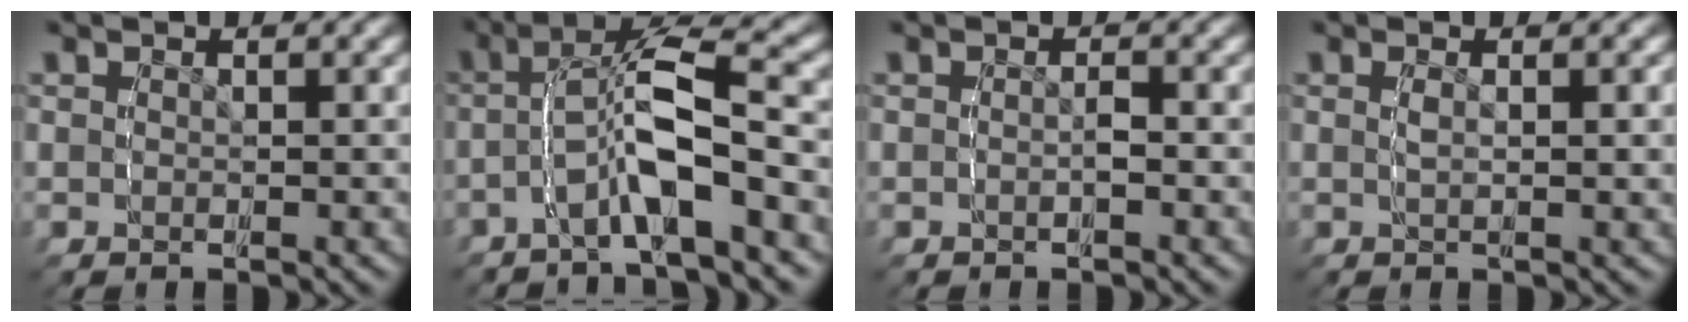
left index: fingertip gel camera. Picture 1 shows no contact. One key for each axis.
{"total": 5.0, "fx": -1.4, "fy": 1.0, "fz": 4.7, "tx": -0.089, "ty": 0.014, "tz": -0.026}
{"total": 0.7, "fx": -0.5, "fy": 0.2, "fz": 0.5, "tx": -0.004, "ty": -0.001, "tz": -0.005}
{"total": 1.6, "fx": 0.5, "fy": -0.1, "fz": 1.5, "tx": -0.029, "ty": 0.000, "tz": 0.010}